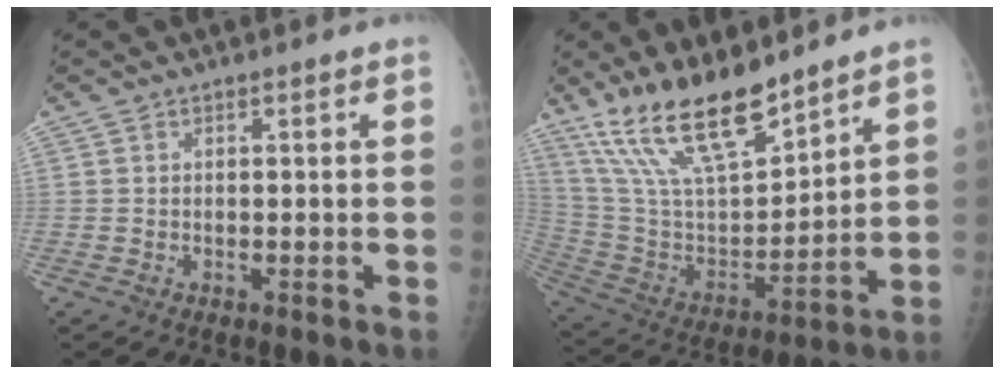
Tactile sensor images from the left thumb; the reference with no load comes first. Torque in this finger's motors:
{"motor_torque": [0.65, 0.58, 1.33, -1.44, 0.25]}